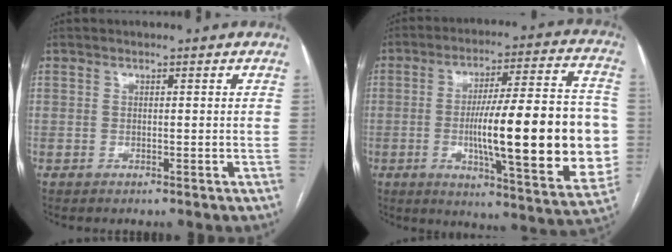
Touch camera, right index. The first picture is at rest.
{"total": 23.7, "force": [-2.7, 3.8, 23.2], "torque": [-0.299, 0.012, -0.031]}